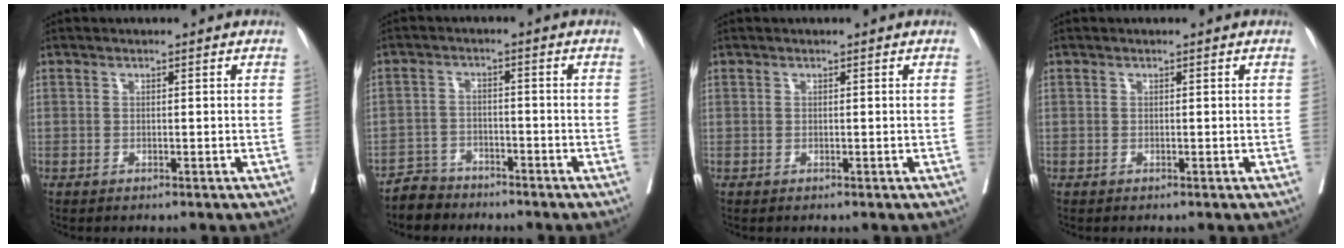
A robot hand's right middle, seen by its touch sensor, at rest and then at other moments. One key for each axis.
{"total": 4.4, "fx": -3.8, "fy": 2.0, "fz": -0.5, "tx": 0.003, "ty": -0.003, "tz": -0.075}
{"total": 0.0}
{"total": 0.0}